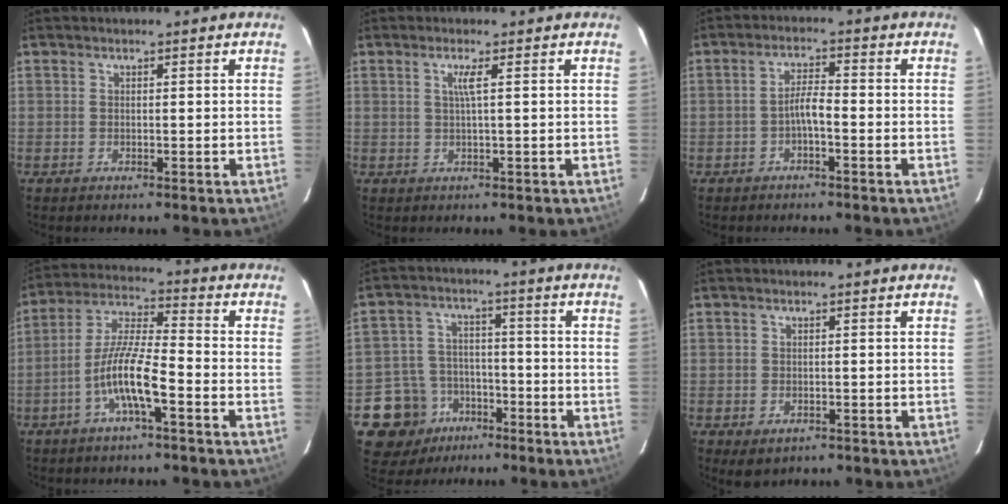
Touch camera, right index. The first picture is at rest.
{"total": 1.8, "force": [0.4, -0.6, 1.7], "torque": [-0.030, -0.003, 0.009]}
{"total": 3.0, "force": [-1.6, 0.5, 2.5], "torque": [-0.051, 0.009, -0.030]}
{"total": 10.1, "force": [-4.5, 1.4, 9.0], "torque": [-0.187, 0.005, -0.087]}
{"total": 11.3, "force": [-6.2, 9.2, 2.2], "torque": [-0.081, 0.030, -0.089]}
{"total": 2.8, "force": [-1.3, 2.0, 1.5], "torque": [-0.028, -0.006, -0.014]}